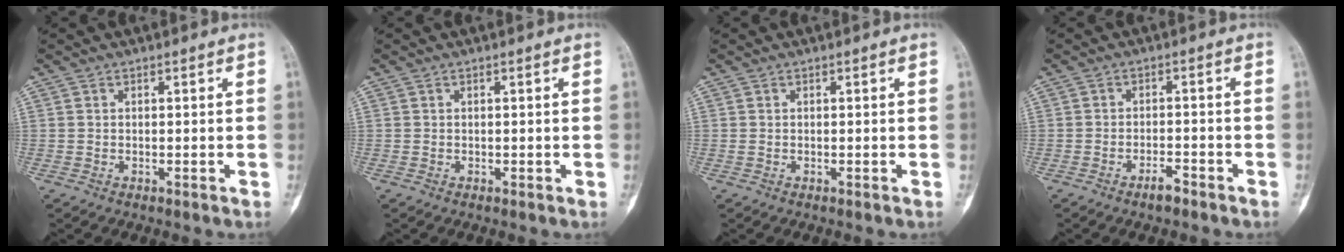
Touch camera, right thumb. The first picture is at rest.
{"total": 0.0}
{"total": 0.0}
{"total": 2.7, "force": [-2.1, 0.9, 1.5], "torque": [-0.029, 0.012, -0.037]}